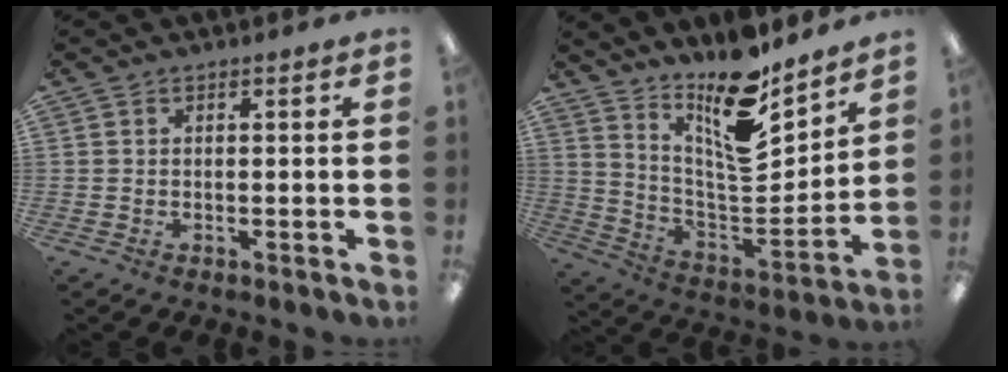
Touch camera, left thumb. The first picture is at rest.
{"total": 15.3, "force": [11.7, 4.7, 8.6], "torque": [-0.148, -0.107, 0.204]}